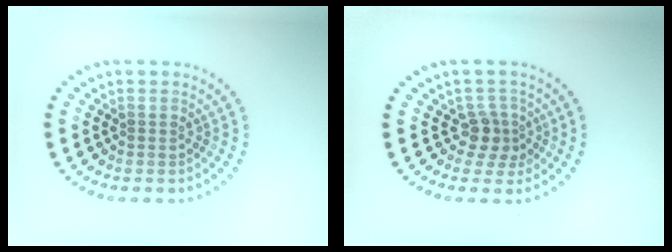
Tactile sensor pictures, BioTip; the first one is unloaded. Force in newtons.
{"total": 2.4, "press": 1.8, "slide": 1.6}